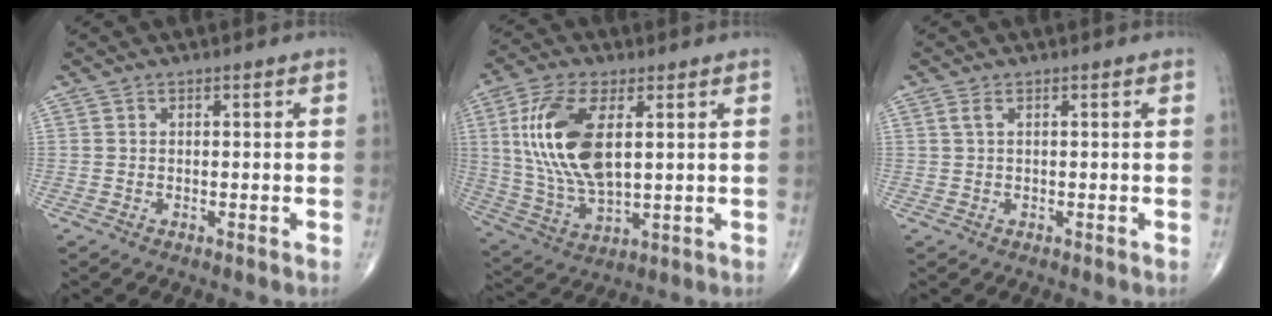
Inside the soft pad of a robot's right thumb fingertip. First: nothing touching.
{"total": 16.3, "force": [3.6, 7.6, 14.0], "torque": [-0.288, -0.011, 0.077]}
{"total": 1.1, "force": [0.4, 0.4, 0.9], "torque": [-0.027, 0.010, 0.010]}